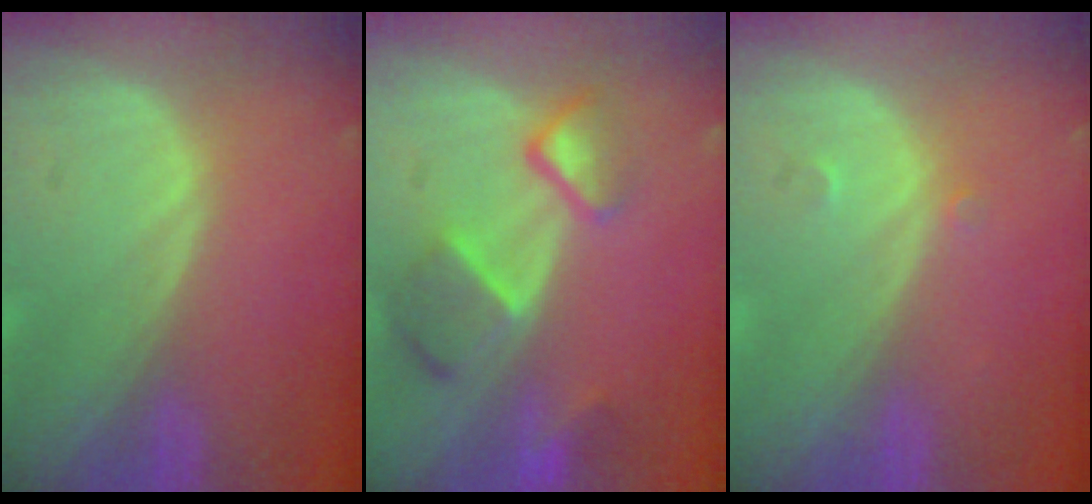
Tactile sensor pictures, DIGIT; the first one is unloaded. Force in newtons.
{"total": 7.5, "press": 6.7, "slide": 3.5}
{"total": 0.9, "press": 0.7, "slide": 0.5}